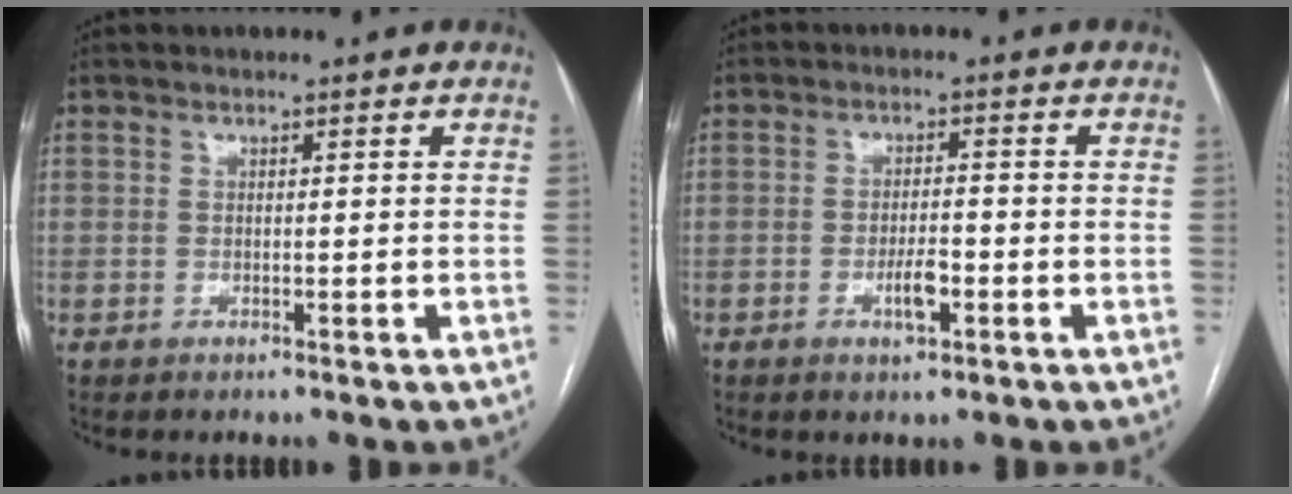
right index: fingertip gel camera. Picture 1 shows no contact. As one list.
[{"total": 3.7, "force": [-1.5, 1.1, 3.2], "torque": [-0.058, 0.002, -0.023]}]